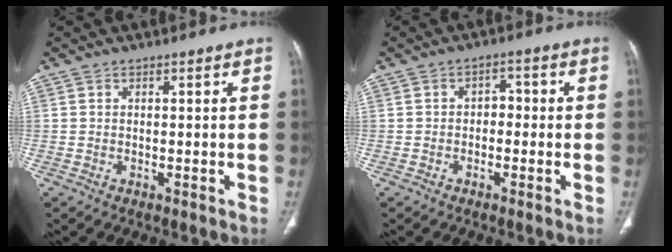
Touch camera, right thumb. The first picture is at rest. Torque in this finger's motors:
{"motor_torque": [-0.40, 0.07, -0.48, 0.09, 0.11]}